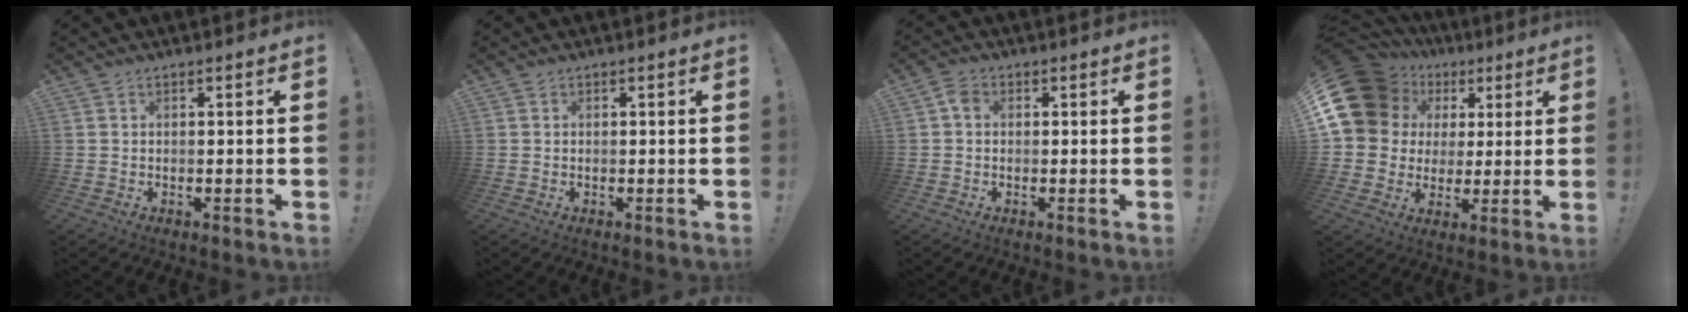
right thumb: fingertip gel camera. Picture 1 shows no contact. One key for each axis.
{"total": 0.0}
{"total": 2.8, "fx": 0.2, "fy": 2.1, "fz": 1.9, "tx": -0.032, "ty": 0.007, "tz": 0.003}
{"total": 17.5, "fx": 6.6, "fy": 14.2, "fz": 7.9, "tx": -0.150, "ty": -0.027, "tz": 0.145}